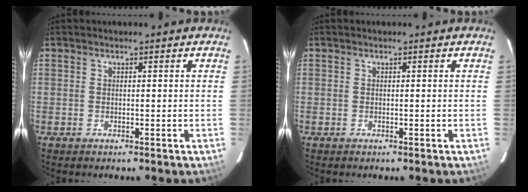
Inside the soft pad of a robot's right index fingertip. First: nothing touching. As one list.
[{"total": 0.0}]